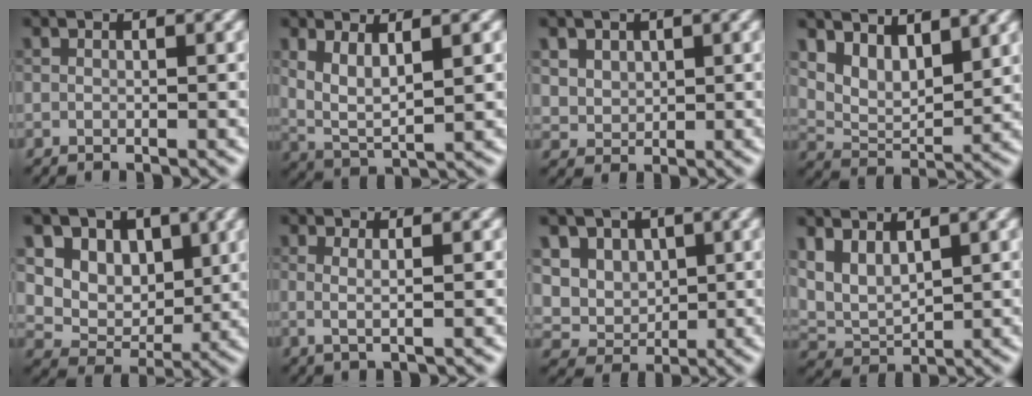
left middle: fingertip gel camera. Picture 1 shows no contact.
{"total": 4.1, "force": [1.4, 1.4, 3.5], "torque": [-0.079, -0.011, 0.032]}
{"total": 3.0, "force": [1.6, 2.2, 1.2], "torque": [-0.043, -0.004, 0.044]}
{"total": 5.2, "force": [3.4, 2.6, 2.8], "torque": [-0.058, -0.010, 0.065]}
{"total": 8.2, "force": [3.6, 6.2, 4.1], "torque": [-0.071, -0.011, 0.069]}
{"total": 1.9, "force": [0.2, 0.6, 1.8], "torque": [-0.032, -0.004, -0.002]}
{"total": 6.6, "force": [2.7, 5.2, 2.9], "torque": [-0.061, 0.004, 0.043]}
{"total": 3.7, "force": [1.9, 2.1, 2.4], "torque": [-0.060, -0.006, 0.040]}